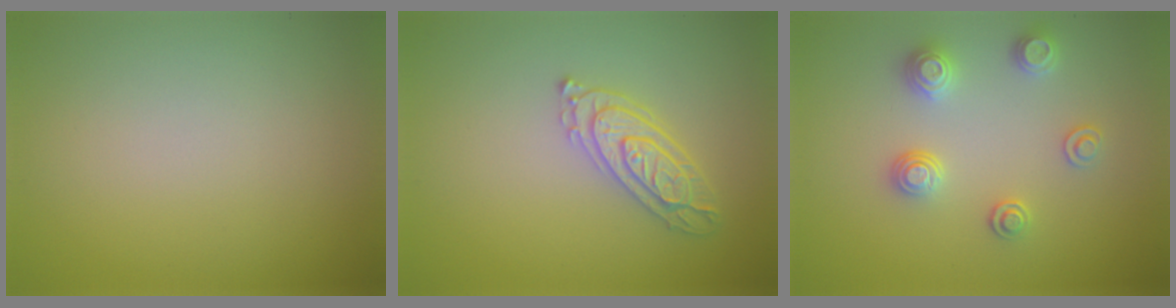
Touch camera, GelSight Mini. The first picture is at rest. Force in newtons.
{"total": 3.0, "press": 2.9, "slide": 0.7}
{"total": 2.7, "press": 2.6, "slide": 0.3}